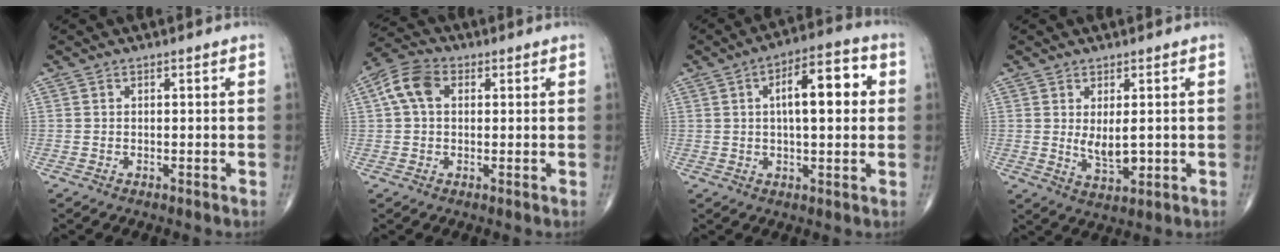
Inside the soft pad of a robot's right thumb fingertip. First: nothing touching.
{"total": 7.0, "force": [1.5, 4.7, 4.9], "torque": [-0.099, 0.022, 0.022]}
{"total": 12.3, "force": [2.3, 4.7, 11.1], "torque": [-0.147, 0.018, 0.028]}
{"total": 5.1, "force": [0.5, 2.2, 4.6], "torque": [-0.072, -0.016, 0.019]}